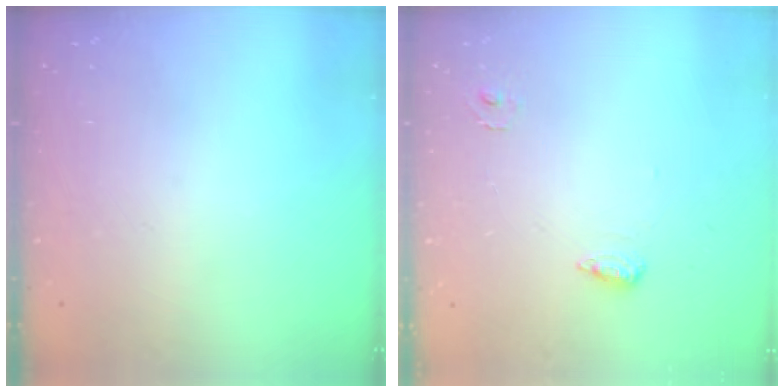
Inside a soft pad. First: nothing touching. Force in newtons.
{"total": 6.2, "press": 6.0, "slide": 1.2}